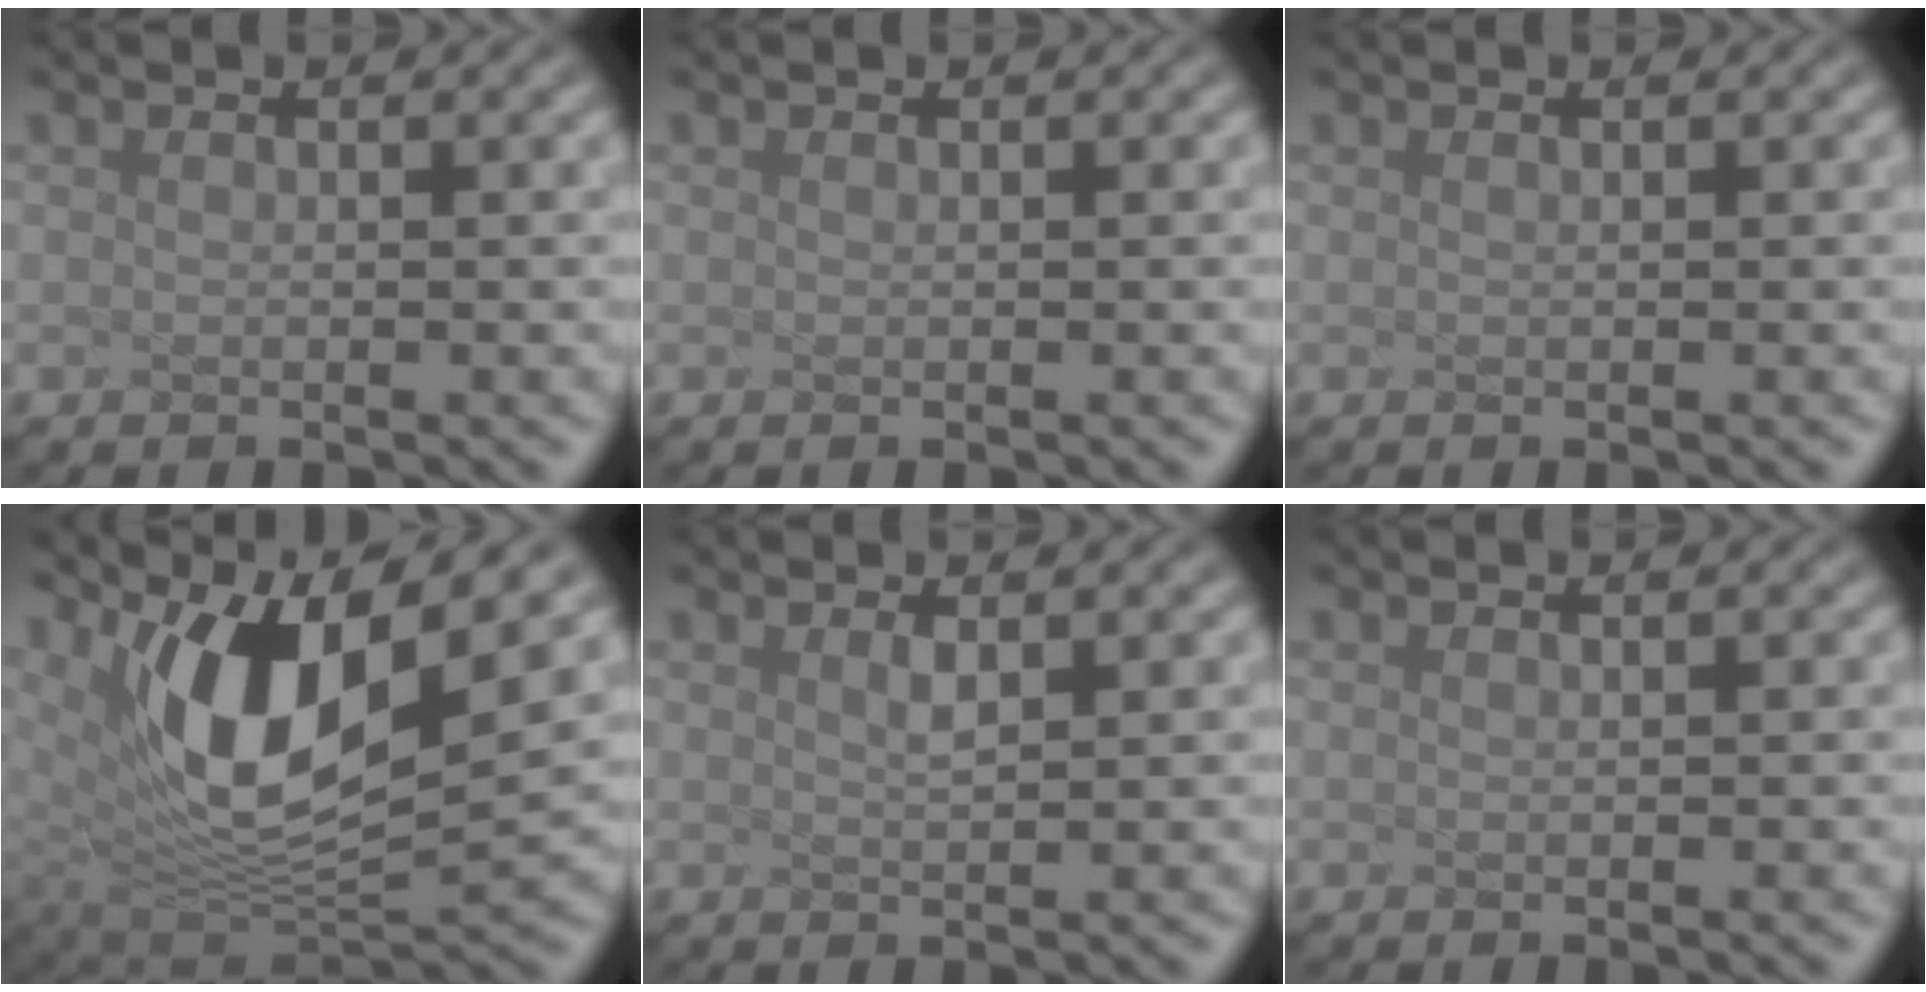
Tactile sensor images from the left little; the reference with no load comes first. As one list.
[{"total": 0.0}, {"total": 0.0}, {"total": 8.0, "force": [2.6, 3.0, 7.0], "torque": [-0.161, -0.026, 0.099]}, {"total": 1.3, "force": [-0.8, -1.0, -0.3], "torque": [-0.023, -0.012, 0.026]}, {"total": 0.0}]